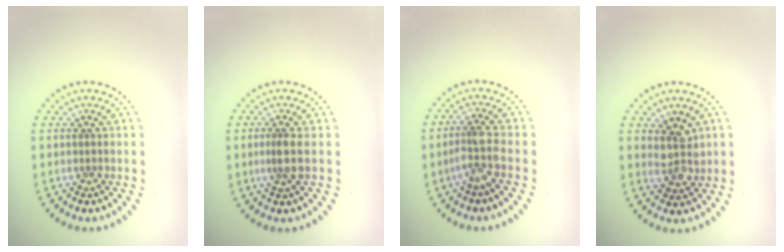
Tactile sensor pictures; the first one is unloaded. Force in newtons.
{"total": 1.9, "press": 1.5, "slide": 1.2}
{"total": 2.5, "press": 1.9, "slide": 1.5}
{"total": 3.0, "press": 2.7, "slide": 1.2}